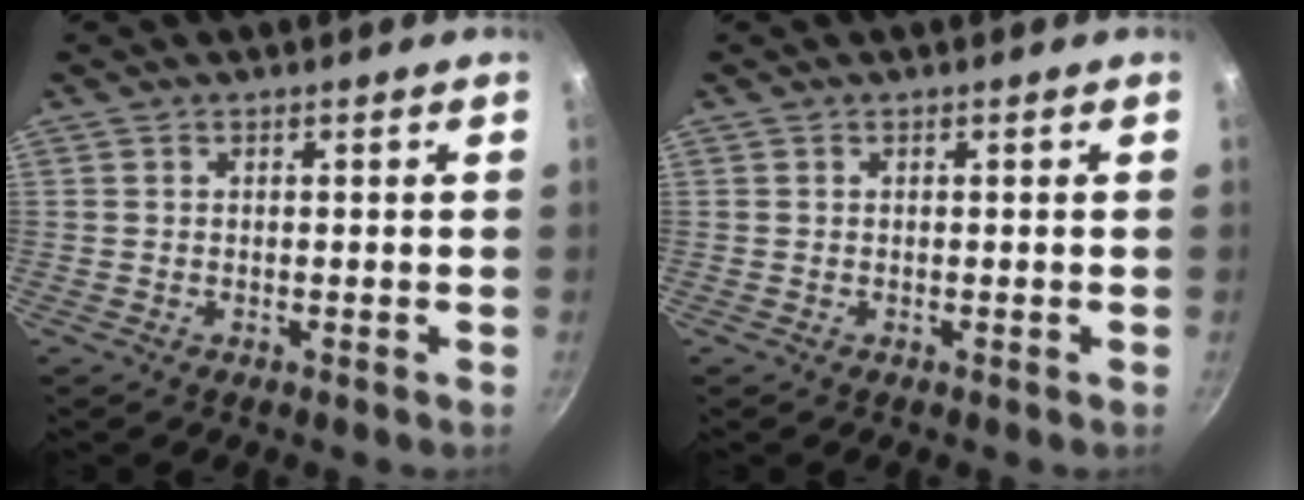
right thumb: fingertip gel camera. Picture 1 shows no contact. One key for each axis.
{"total": 0.0}